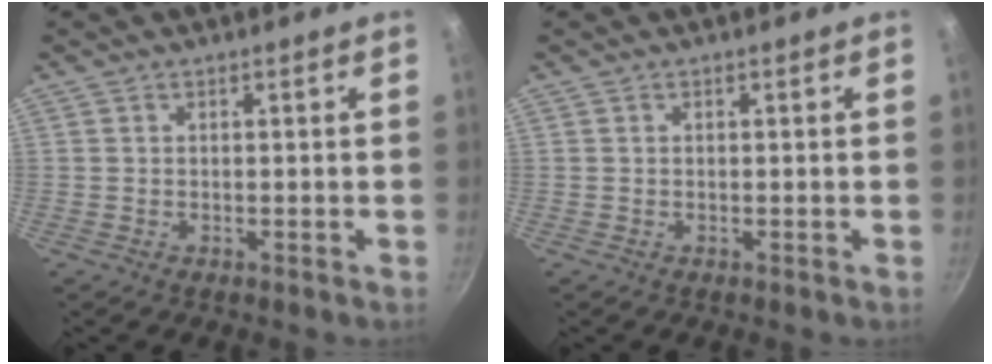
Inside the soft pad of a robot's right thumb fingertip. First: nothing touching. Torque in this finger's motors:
{"motor_torque": [-0.22, 0.36, -0.44, 0.31, 0.03]}